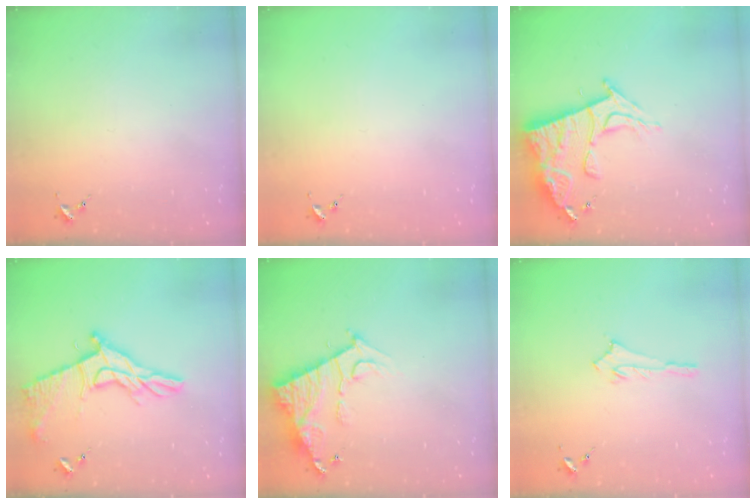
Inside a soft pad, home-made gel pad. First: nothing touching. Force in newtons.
{"total": 0.0}
{"total": 14.4, "press": 14.3, "slide": 1.2}
{"total": 16.7, "press": 16.7, "slide": 0.7}
{"total": 11.7, "press": 11.6, "slide": 0.8}
{"total": 2.9, "press": 2.9, "slide": 0.2}